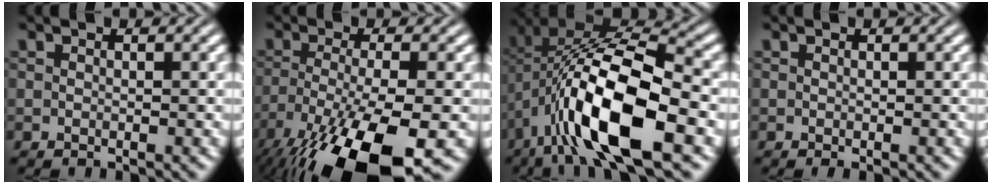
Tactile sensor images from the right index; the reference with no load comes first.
{"total": 10.5, "force": [-5.2, 4.2, 8.1], "torque": [-0.153, -0.047, -0.055]}
{"total": 12.7, "force": [-1.4, 7.0, 10.5], "torque": [-0.197, -0.029, -0.015]}
{"total": 0.0}